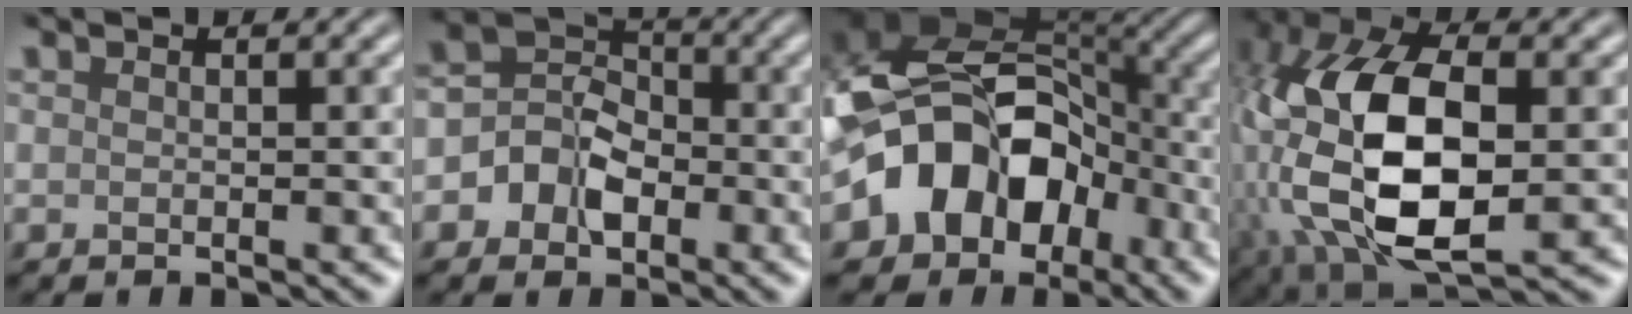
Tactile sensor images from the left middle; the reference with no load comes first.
{"total": 4.6, "force": [-1.5, 3.7, 2.3], "torque": [-0.029, 0.009, -0.035]}
{"total": 12.1, "force": [-3.7, 9.2, 7.0], "torque": [-0.119, 0.005, -0.075]}
{"total": 14.8, "force": [-0.9, 8.4, 12.1], "torque": [-0.270, -0.017, -0.009]}